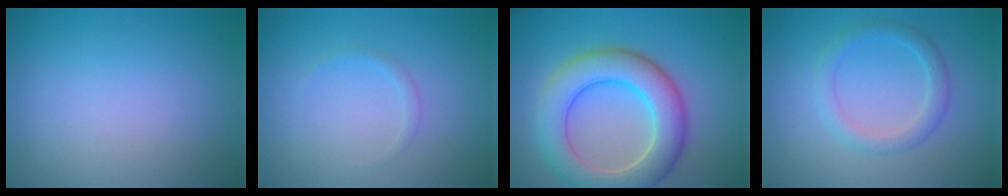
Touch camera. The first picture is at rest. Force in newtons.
{"total": 0.8, "press": 0.8, "slide": 0.1}
{"total": 7.7, "press": 7.7, "slide": 0.3}
{"total": 2.4, "press": 2.3, "slide": 0.1}